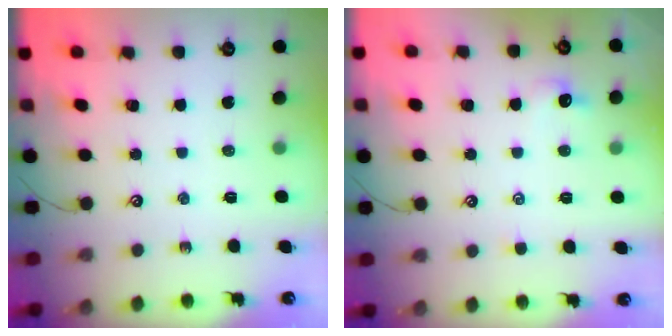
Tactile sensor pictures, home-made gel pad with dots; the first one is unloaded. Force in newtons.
{"total": 1.0, "press": 0.9, "slide": 0.4}